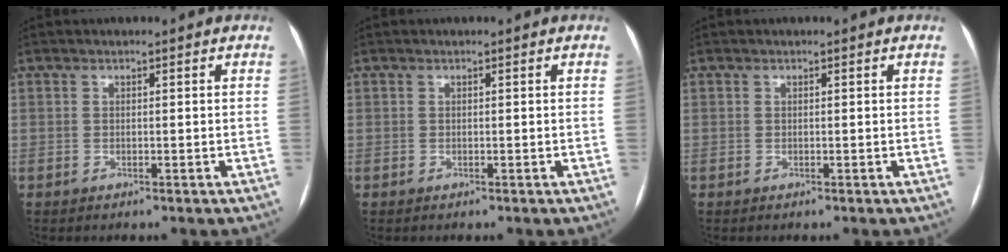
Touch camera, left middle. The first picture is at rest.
{"total": 0.0}
{"total": 0.0}